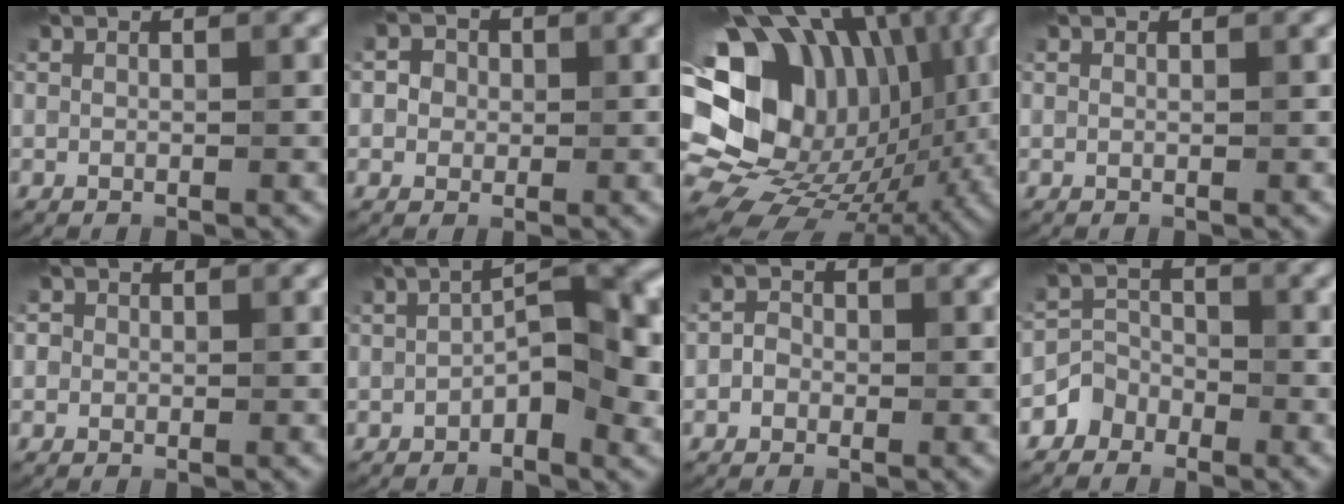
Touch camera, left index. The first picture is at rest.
{"total": 2.0, "force": [0.2, 1.9, 0.7], "torque": [0.002, 0.005, -0.010]}
{"total": 20.0, "force": [2.6, 15.0, 12.9], "torque": [-0.223, 0.024, 0.050]}
{"total": 0.0}
{"total": 1.5, "force": [0.4, 1.3, 0.5], "torque": [0.005, 0.007, -0.013]}
{"total": 5.7, "force": [-1.6, 2.3, 4.9], "torque": [-0.073, 0.017, -0.029]}
{"total": 1.3, "force": [-0.5, 1.1, 0.4], "torque": [-0.007, 0.007, -0.015]}
{"total": 2.6, "force": [-1.8, 1.8, 0.2], "torque": [0.013, 0.018, -0.043]}